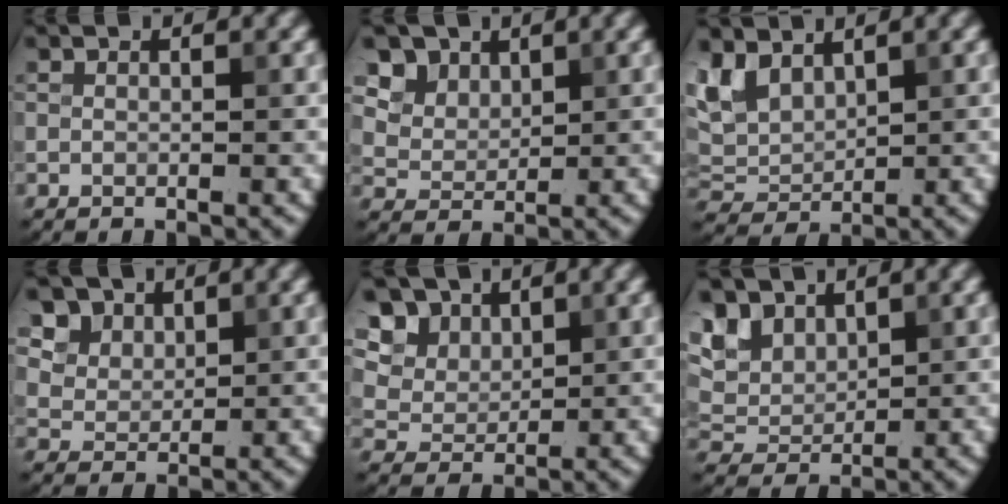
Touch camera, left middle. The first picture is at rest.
{"total": 6.3, "force": [4.0, 4.3, 2.4], "torque": [-0.071, -0.006, 0.081]}
{"total": 4.8, "force": [2.7, 2.9, 2.6], "torque": [-0.062, 0.004, 0.054]}
{"total": 6.9, "force": [4.2, 4.8, 2.6], "torque": [-0.070, -0.002, 0.081]}
{"total": 9.6, "force": [5.3, 6.8, 4.3], "torque": [-0.105, 0.018, 0.084]}
{"total": 5.5, "force": [3.2, 3.5, 2.9], "torque": [-0.081, 0.007, 0.063]}